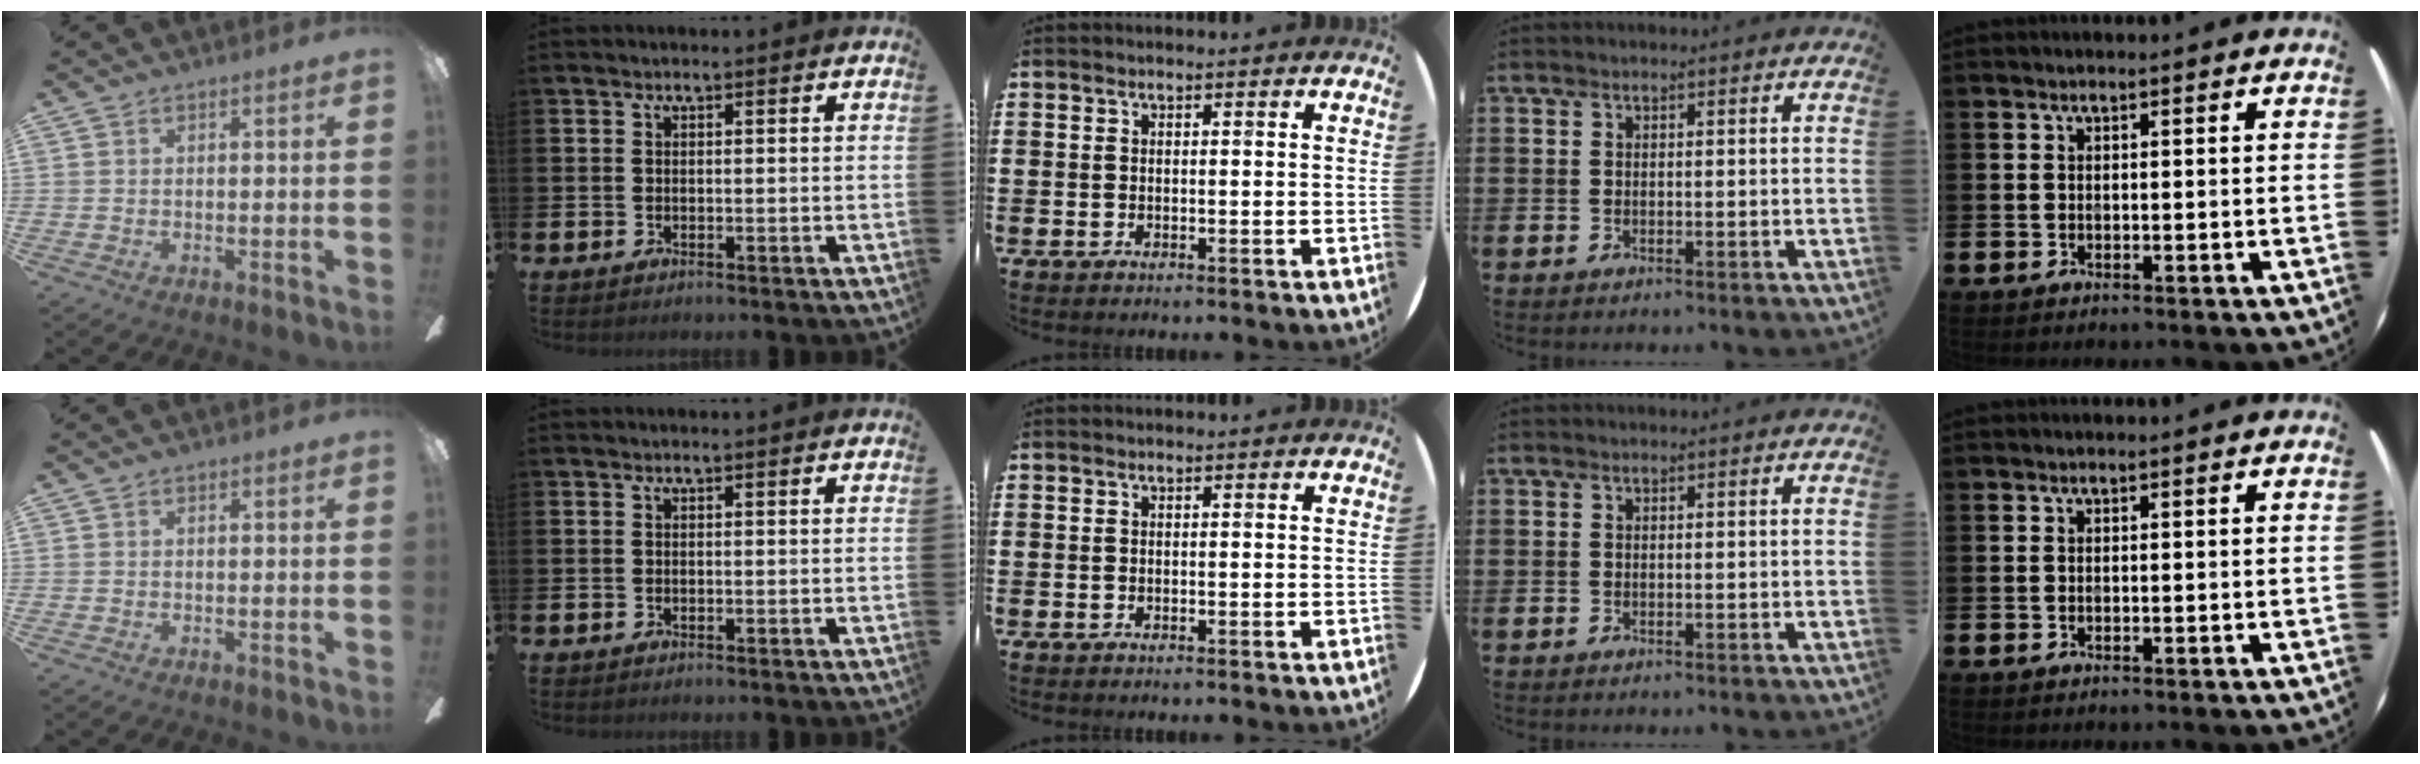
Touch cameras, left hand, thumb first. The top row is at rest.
{}